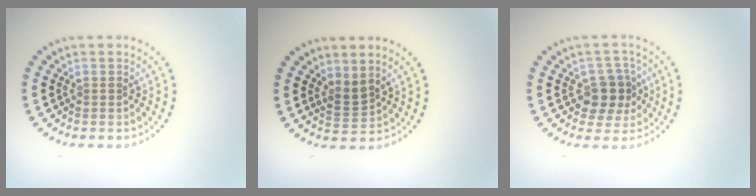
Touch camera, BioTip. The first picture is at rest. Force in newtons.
{"total": 1.9, "press": 1.3, "slide": 1.4}
{"total": 3.6, "press": 3.4, "slide": 1.2}